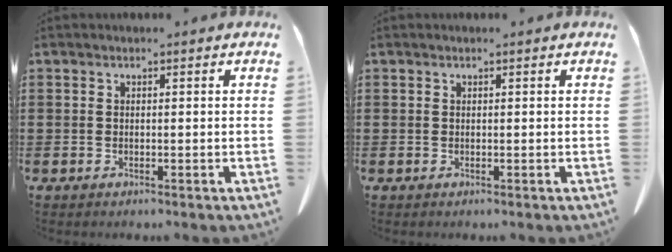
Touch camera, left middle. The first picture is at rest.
{"total": 0.0}